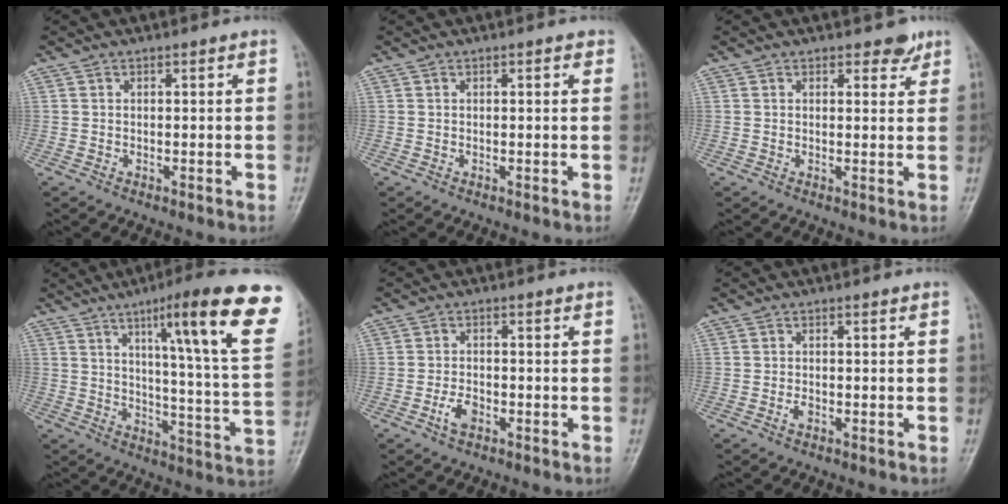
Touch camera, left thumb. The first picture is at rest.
{"total": 1.2, "force": [0.7, 0.4, 0.8], "torque": [-0.009, -0.001, 0.005]}
{"total": 2.4, "force": [1.9, 1.2, 0.7], "torque": [0.007, -0.012, 0.022]}
{"total": 23.7, "force": [12.2, 2.9, 20.1], "torque": [-0.257, -0.043, 0.166]}
{"total": 3.1, "force": [-1.4, 1.8, 2.1], "torque": [-0.040, 0.008, -0.027]}
{"total": 1.1, "force": [-0.4, 0.6, 0.8], "torque": [-0.014, 0.000, -0.007]}